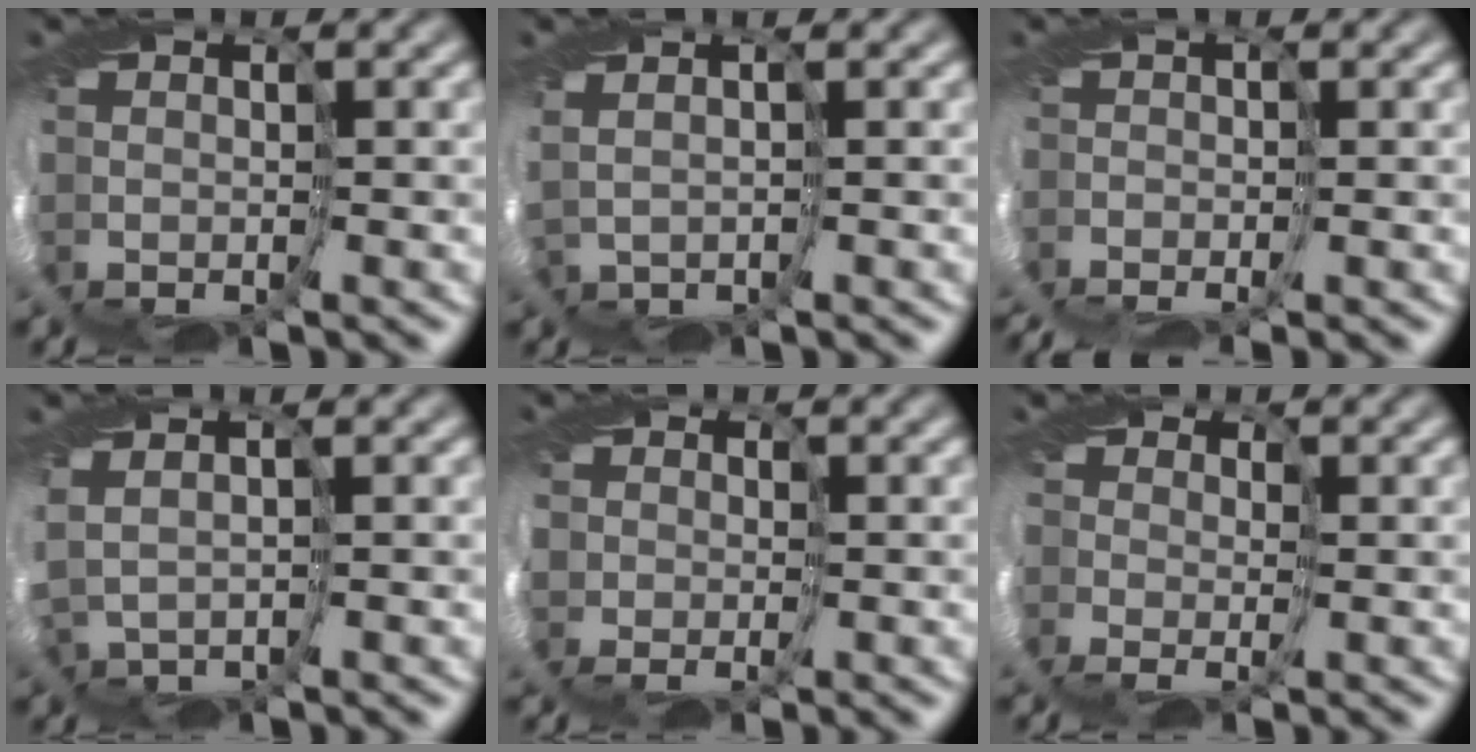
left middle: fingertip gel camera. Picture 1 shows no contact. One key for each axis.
{"total": 2.2, "fx": 0.9, "fy": 1.2, "fz": 1.6, "tx": -0.039, "ty": 0.013, "tz": 0.011}
{"total": 3.7, "fx": -2.2, "fy": 0.7, "fz": 2.9, "tx": -0.050, "ty": -0.006, "tz": -0.037}
{"total": 3.2, "fx": 0.8, "fy": 2.0, "fz": 2.4, "tx": -0.070, "ty": 0.010, "tz": 0.018}
{"total": 3.3, "fx": 0.4, "fy": 2.9, "fz": 1.7, "tx": -0.045, "ty": -0.002, "tz": 0.009}
{"total": 3.1, "fx": 0.4, "fy": 2.4, "fz": 1.9, "tx": -0.038, "ty": -0.003, "tz": 0.002}